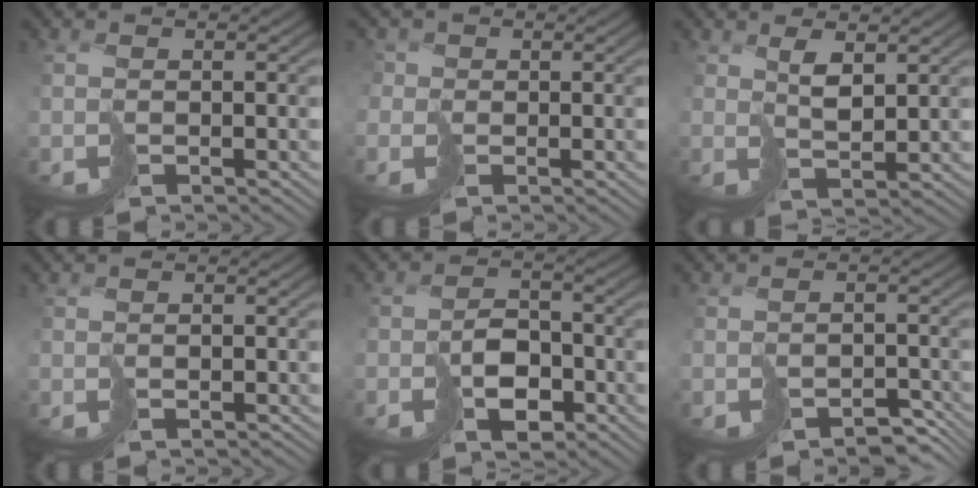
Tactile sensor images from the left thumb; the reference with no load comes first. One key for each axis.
{"total": 1.8, "fx": 0.0, "fy": 1.6, "fz": -0.8, "tx": 0.018, "ty": 0.004, "tz": -0.010}
{"total": 3.0, "fx": 2.8, "fy": -0.1, "fz": 1.2, "tx": -0.023, "ty": 0.006, "tz": 0.058}
{"total": 0.0}
{"total": 3.6, "fx": -1.8, "fy": 2.5, "fz": 1.9, "tx": -0.020, "ty": 0.003, "tz": -0.032}
{"total": 3.7, "fx": -3.2, "fy": 1.5, "fz": 1.1, "tx": -0.005, "ty": -0.005, "tz": -0.040}